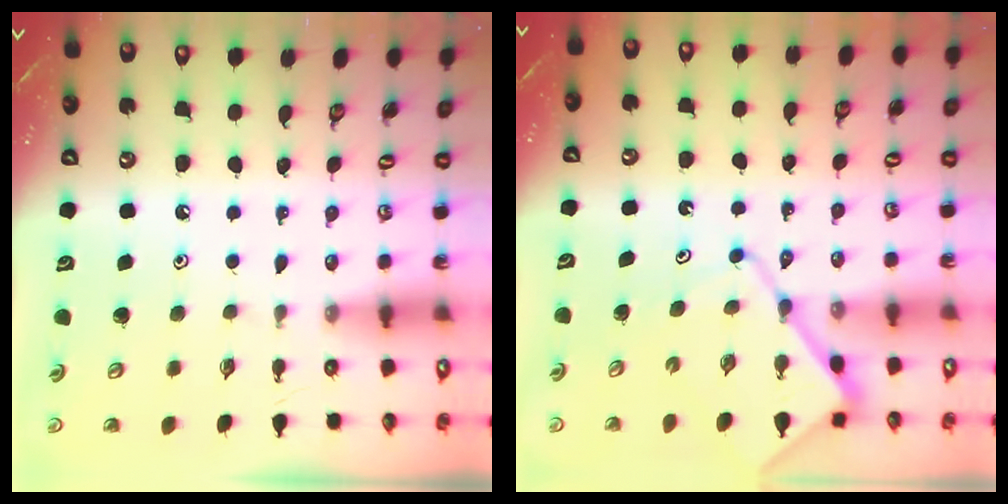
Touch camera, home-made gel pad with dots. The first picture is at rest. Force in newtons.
{"total": 10.7, "press": 10.6, "slide": 1.2}